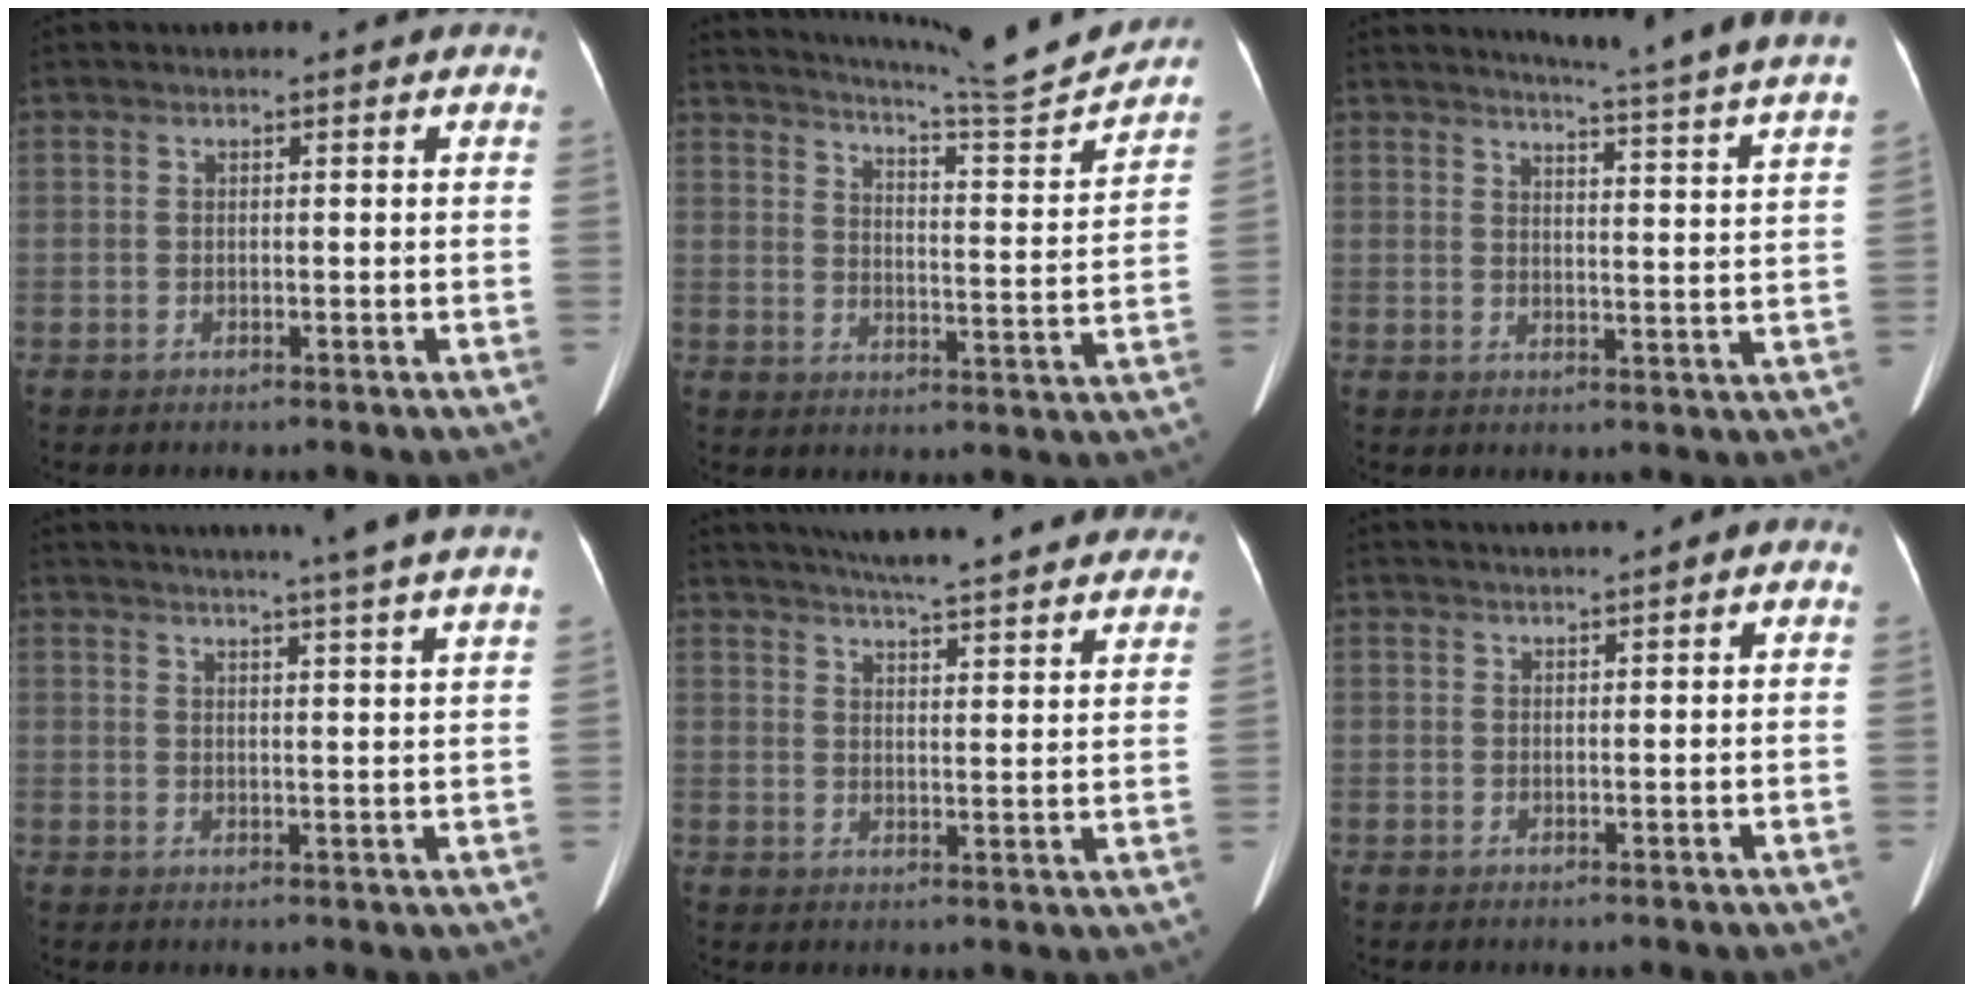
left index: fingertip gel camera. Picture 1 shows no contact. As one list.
[{"total": 16.5, "force": [15.8, -1.1, 4.5], "torque": [-0.080, -0.053, 0.210]}, {"total": 17.2, "force": [15.9, -2.3, 6.1], "torque": [-0.093, -0.085, 0.177]}, {"total": 17.5, "force": [15.4, -1.9, 8.2], "torque": [-0.131, -0.023, 0.186]}, {"total": 28.9, "force": [26.1, 3.1, 11.8], "torque": [-0.184, -0.032, 0.319]}, {"total": 2.7, "force": [2.1, -0.1, 1.7], "torque": [-0.024, 0.024, 0.034]}]